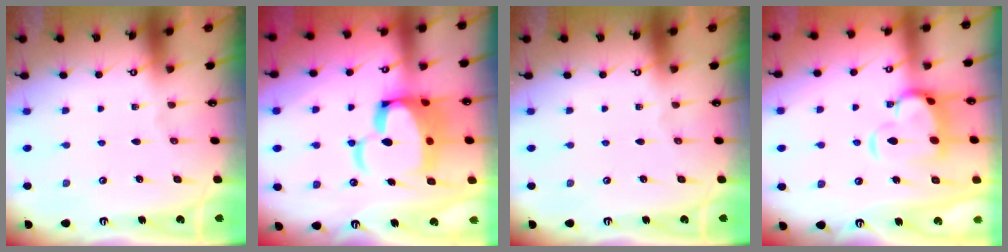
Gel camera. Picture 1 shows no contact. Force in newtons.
{"total": 14.2, "press": 14.0, "slide": 1.9}
{"total": 0.0}
{"total": 6.9, "press": 6.7, "slide": 1.6}